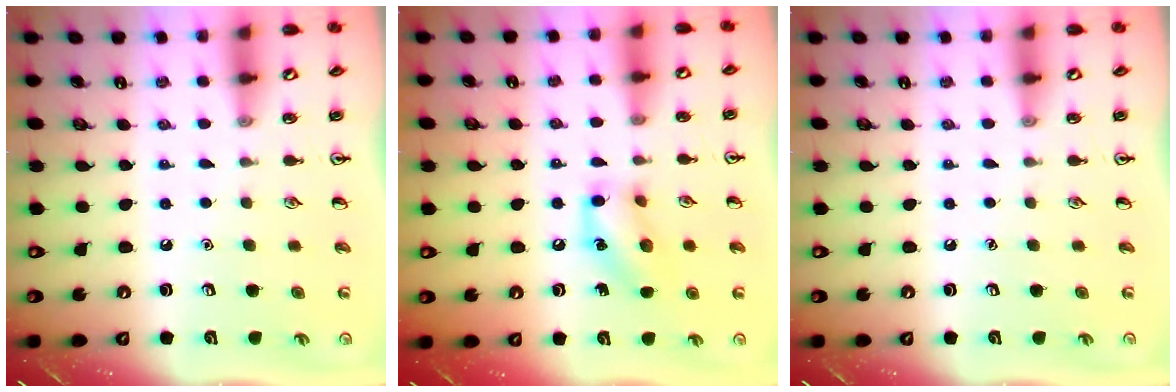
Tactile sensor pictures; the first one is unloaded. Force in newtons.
{"total": 11.6, "press": 11.4, "slide": 1.9}
{"total": 0.0}